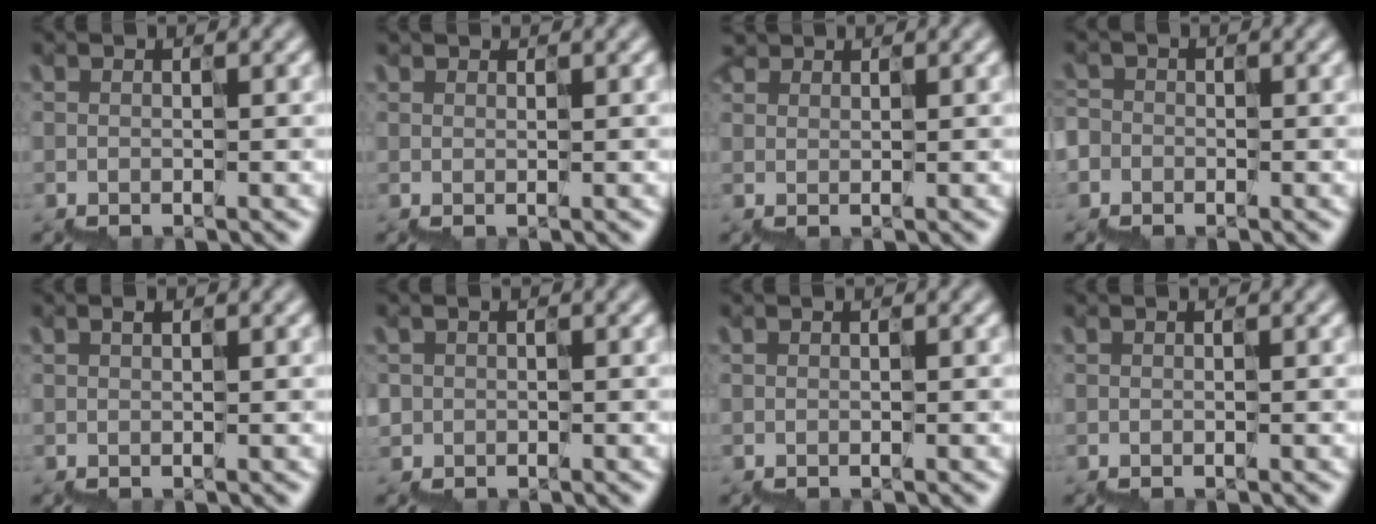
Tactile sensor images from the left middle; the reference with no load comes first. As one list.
[{"total": 0.0}, {"total": 1.2, "force": [0.3, 0.8, 0.9], "torque": [-0.011, 0.008, 0.003]}, {"total": 1.8, "force": [-1.2, 1.2, -0.3], "torque": [0.013, 0.008, -0.028]}, {"total": 0.5, "force": [0.4, 0.0, 0.3], "torque": [-0.003, 0.002, 0.005]}, {"total": 1.1, "force": [-0.4, 1.0, -0.2], "torque": [0.012, 0.004, -0.006]}, {"total": 0.0}, {"total": 0.0}]